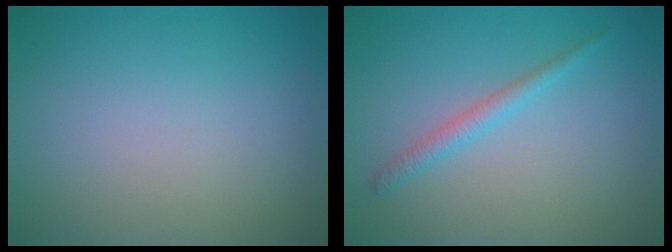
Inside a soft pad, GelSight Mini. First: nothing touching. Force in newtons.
{"total": 1.6, "press": 1.6, "slide": 0.2}